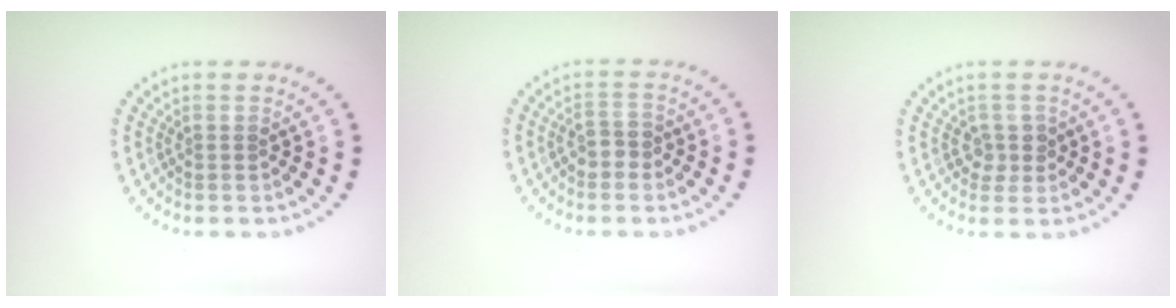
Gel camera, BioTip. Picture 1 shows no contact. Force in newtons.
{"total": 1.7, "press": 1.6, "slide": 0.5}
{"total": 1.5, "press": 1.3, "slide": 0.7}